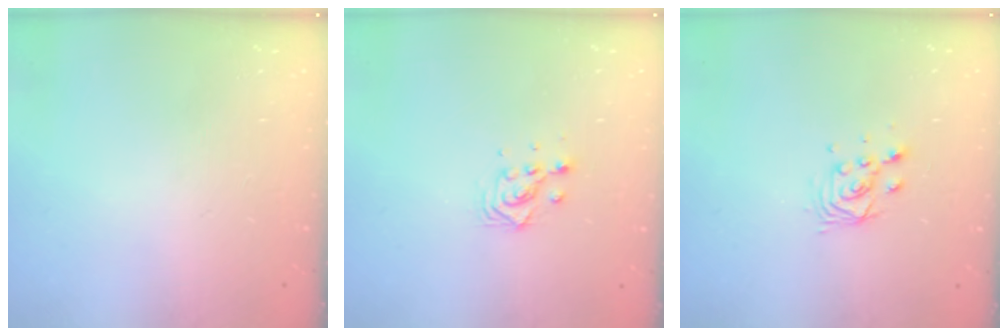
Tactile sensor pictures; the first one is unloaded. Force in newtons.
{"total": 4.5, "press": 4.5, "slide": 0.2}
{"total": 5.0, "press": 5.0, "slide": 0.3}